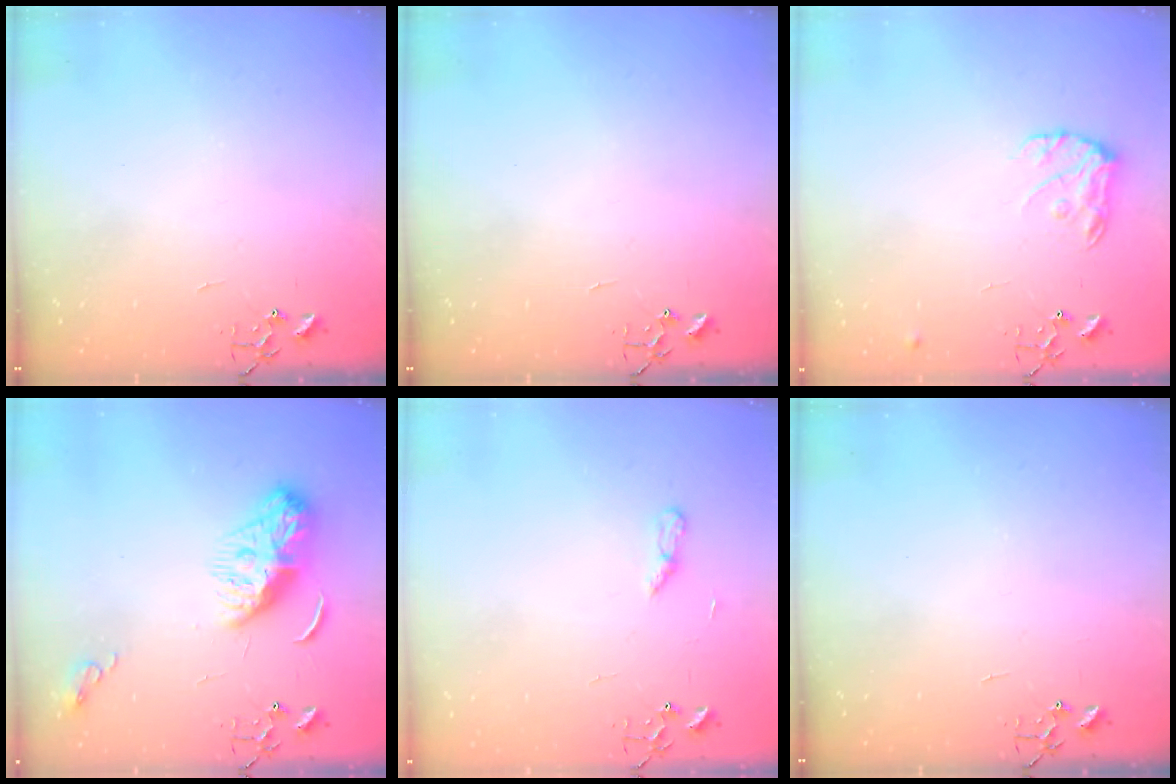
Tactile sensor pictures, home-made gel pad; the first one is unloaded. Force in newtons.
{"total": 0.0}
{"total": 9.8, "press": 9.8, "slide": 0.5}
{"total": 9.6, "press": 9.6, "slide": 1.0}
{"total": 3.8, "press": 3.8, "slide": 0.4}
{"total": 0.0}